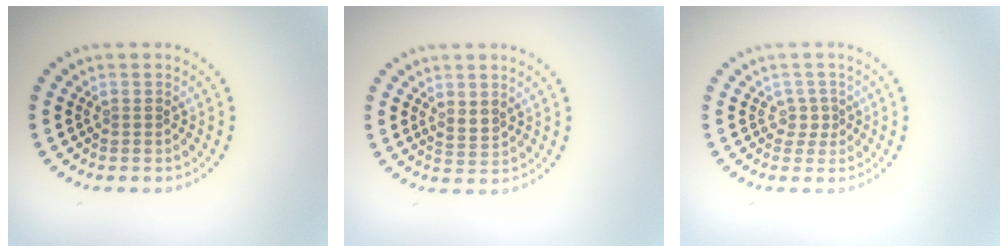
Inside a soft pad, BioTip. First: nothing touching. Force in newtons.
{"total": 1.4, "press": 1.1, "slide": 0.9}
{"total": 1.4, "press": 1.0, "slide": 1.0}